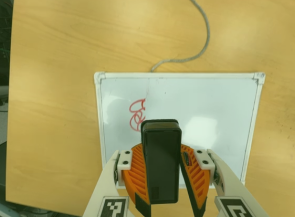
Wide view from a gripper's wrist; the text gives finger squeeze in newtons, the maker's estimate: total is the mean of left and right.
{"total": 9.5, "left": 9.1, "right": 9.9}